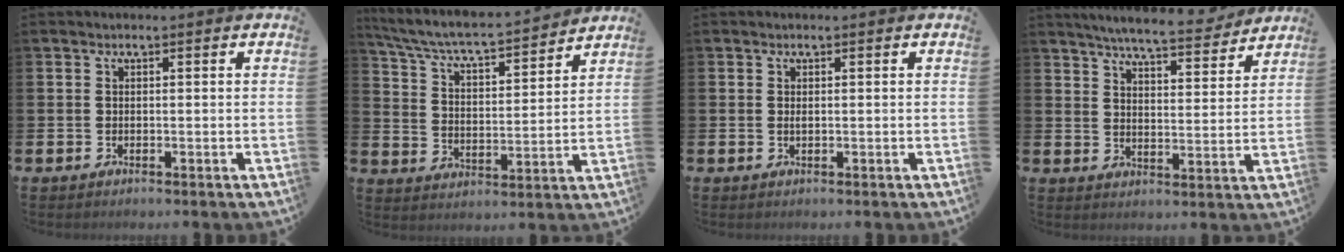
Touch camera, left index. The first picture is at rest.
{"total": 6.4, "force": [5.9, 0.7, 2.2], "torque": [-0.077, -0.047, 0.098]}
{"total": 0.5, "force": [0.2, 0.1, 0.5], "torque": [-0.008, -0.001, 0.003]}
{"total": 6.6, "force": [6.3, 0.4, 2.0], "torque": [-0.047, -0.040, 0.107]}